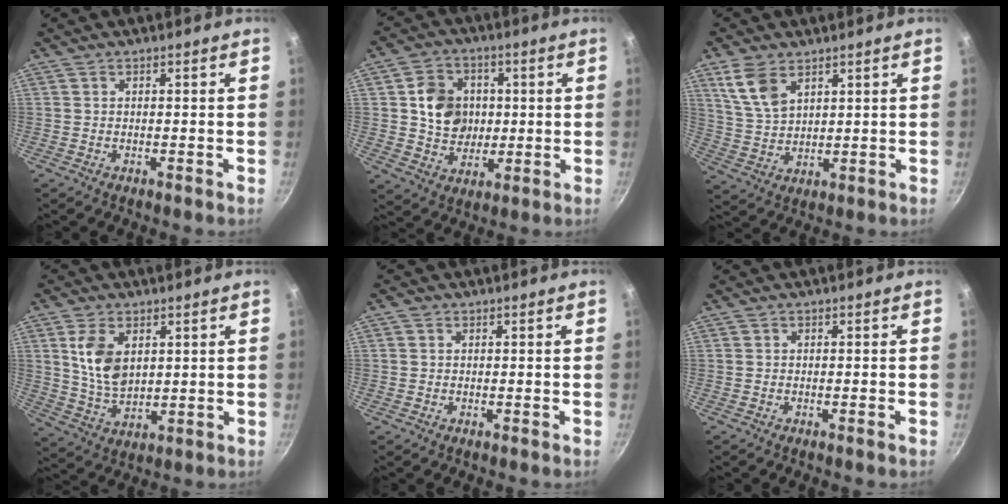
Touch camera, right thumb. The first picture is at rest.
{"total": 10.8, "force": [1.4, 9.3, 5.4], "torque": [-0.056, 0.001, 0.026]}
{"total": 7.7, "force": [4.3, 4.3, 4.8], "torque": [-0.083, -0.021, 0.093]}
{"total": 9.3, "force": [2.9, 5.7, 6.8], "torque": [-0.121, -0.021, 0.063]}
{"total": 1.6, "force": [-0.2, 1.6, 0.2], "torque": [0.005, 0.004, -0.004]}
{"total": 0.7, "force": [-0.4, 0.0, 0.6], "torque": [-0.016, 0.005, -0.008]}